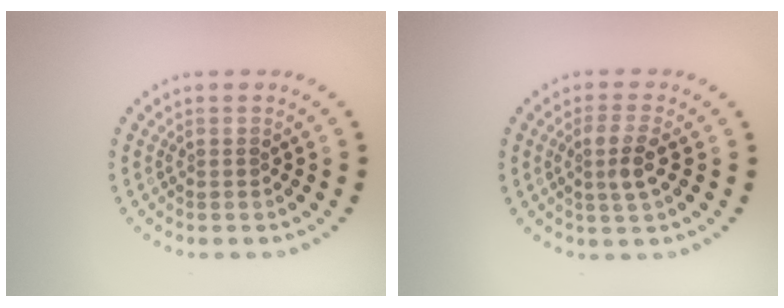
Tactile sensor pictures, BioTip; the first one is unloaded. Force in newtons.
{"total": 2.6, "press": 2.4, "slide": 1.1}